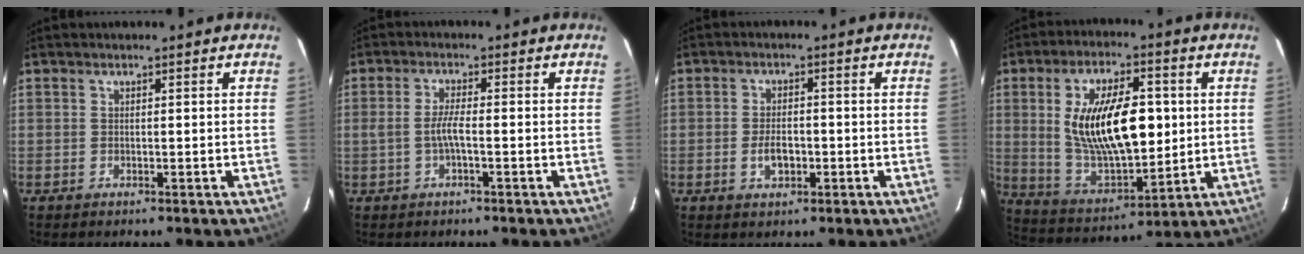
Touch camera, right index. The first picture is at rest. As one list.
[{"total": 3.3, "force": [-0.9, 0.2, 3.2], "torque": [-0.065, 0.002, -0.017]}, {"total": 4.1, "force": [-1.3, 2.3, 3.2], "torque": [-0.063, 0.000, -0.020]}, {"total": 19.3, "force": [2.5, 8.8, 17.0], "torque": [-0.312, -0.002, 0.061]}]